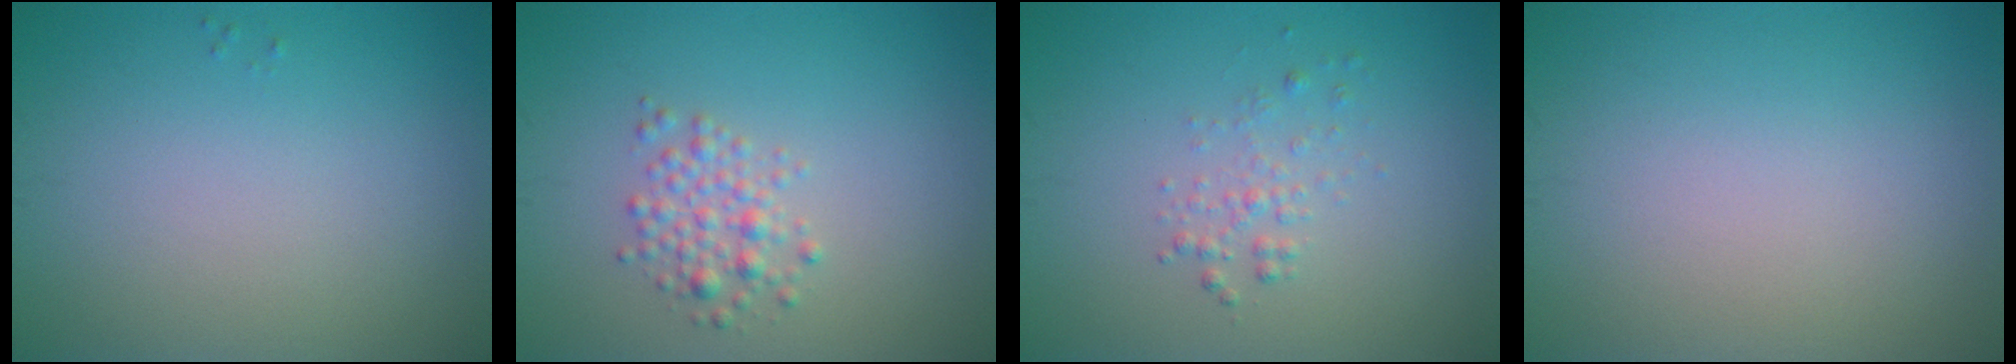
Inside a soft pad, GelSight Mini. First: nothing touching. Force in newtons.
{"total": 2.1, "press": 2.1, "slide": 0.2}
{"total": 1.4, "press": 1.4, "slide": 0.0}
{"total": 0.0}